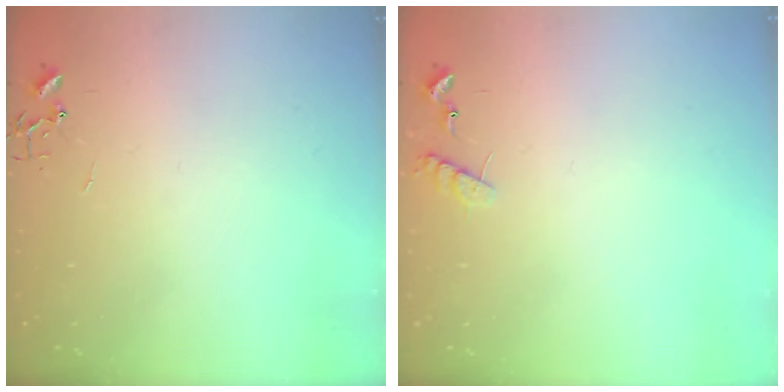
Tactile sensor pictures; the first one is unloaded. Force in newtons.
{"total": 6.7, "press": 6.7, "slide": 0.4}